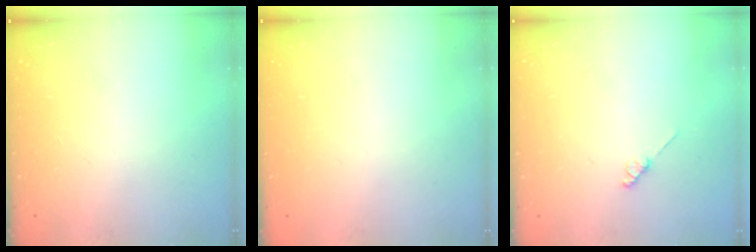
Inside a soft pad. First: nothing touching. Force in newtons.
{"total": 1.3, "press": 1.3, "slide": 0.2}
{"total": 2.0, "press": 1.9, "slide": 0.3}